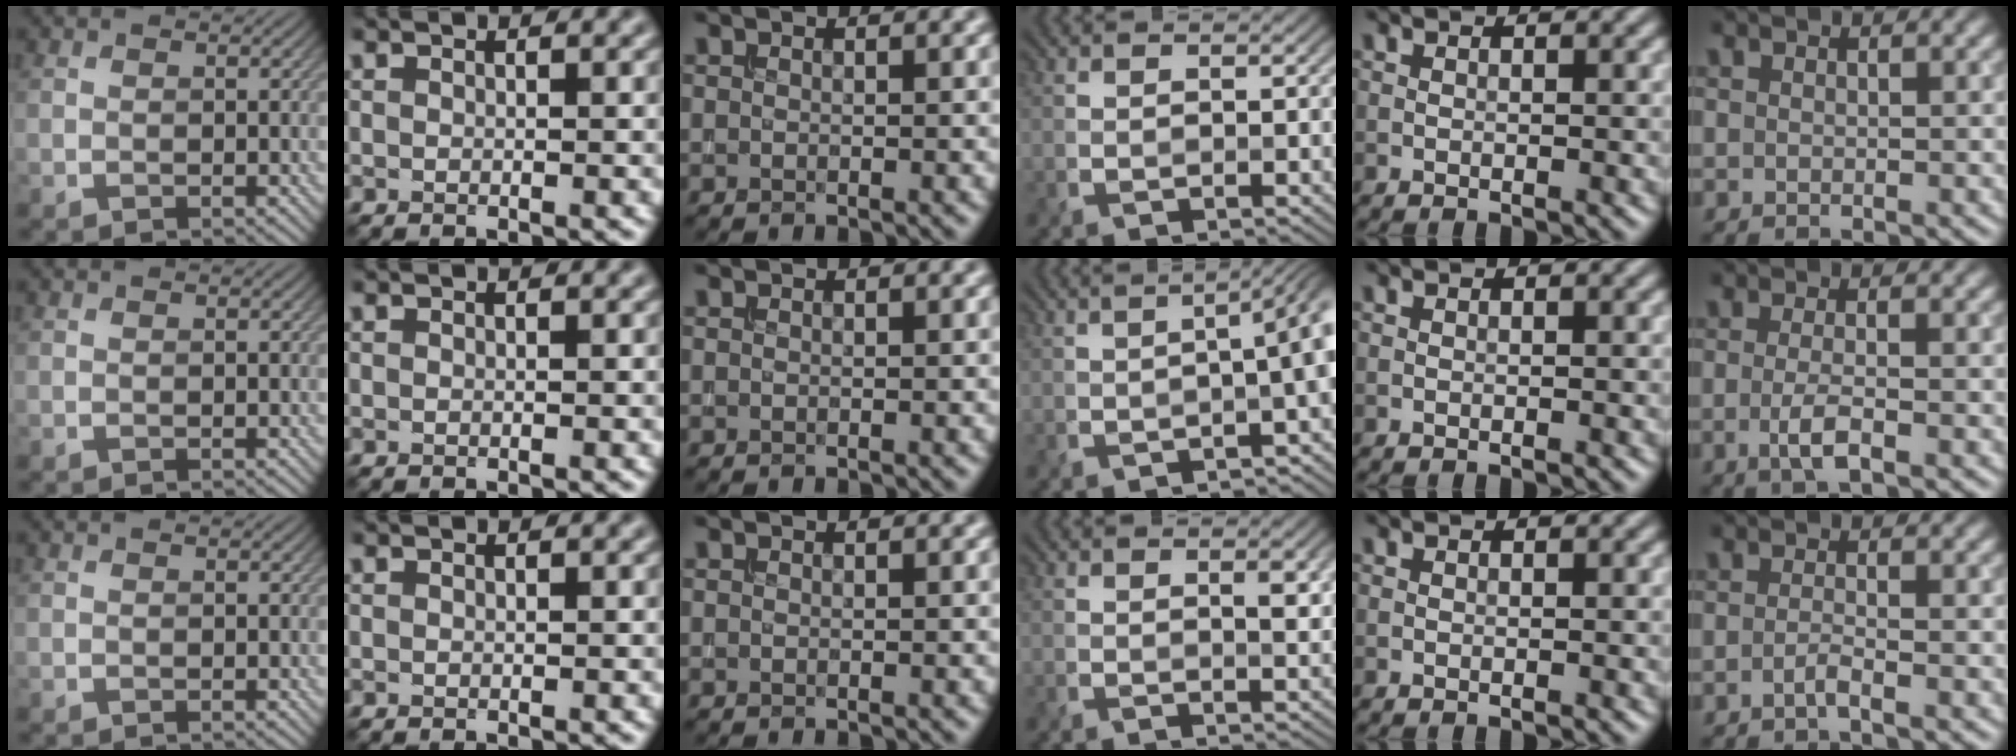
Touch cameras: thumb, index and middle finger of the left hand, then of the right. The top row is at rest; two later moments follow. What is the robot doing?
{"motion": "extract", "object": "bucket"}